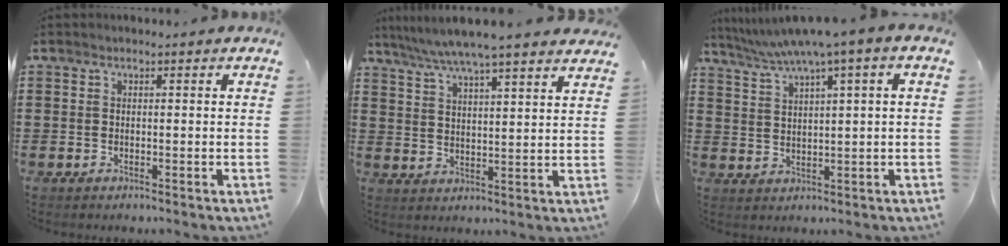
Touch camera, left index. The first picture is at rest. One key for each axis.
{"total": 6.1, "fx": 5.4, "fy": -0.3, "fz": 2.7, "tx": -0.071, "ty": -0.023, "tz": 0.094}
{"total": 4.8, "fx": 3.1, "fy": -0.2, "fz": 3.7, "tx": -0.079, "ty": -0.011, "tz": 0.048}